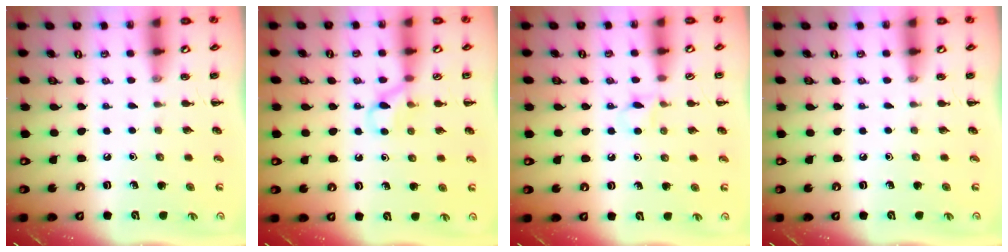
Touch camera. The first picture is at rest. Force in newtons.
{"total": 6.0, "press": 5.7, "slide": 1.8}
{"total": 3.9, "press": 3.7, "slide": 1.3}
{"total": 0.0}